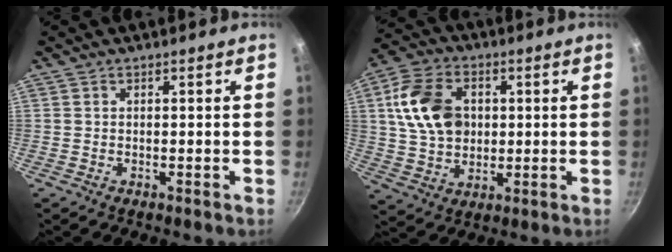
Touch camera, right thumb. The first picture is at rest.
{"total": 14.7, "force": [2.8, 10.8, 9.6], "torque": [-0.157, 0.004, 0.046]}